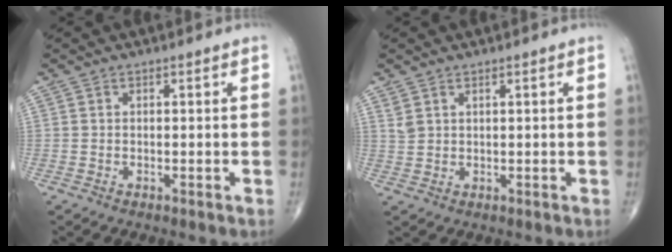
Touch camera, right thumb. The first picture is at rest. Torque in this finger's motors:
{"motor_torque": [-0.20, -0.16, 0.34, 0.21, 0.03]}